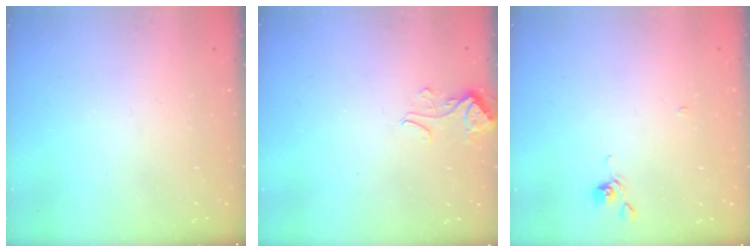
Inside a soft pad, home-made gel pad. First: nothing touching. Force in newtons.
{"total": 2.1, "press": 2.1, "slide": 0.5}
{"total": 2.2, "press": 2.1, "slide": 0.4}